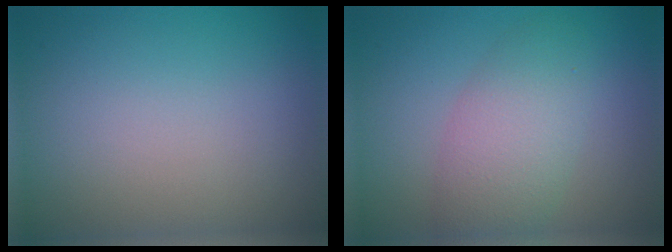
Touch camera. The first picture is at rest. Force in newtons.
{"total": 4.8, "press": 4.7, "slide": 0.2}